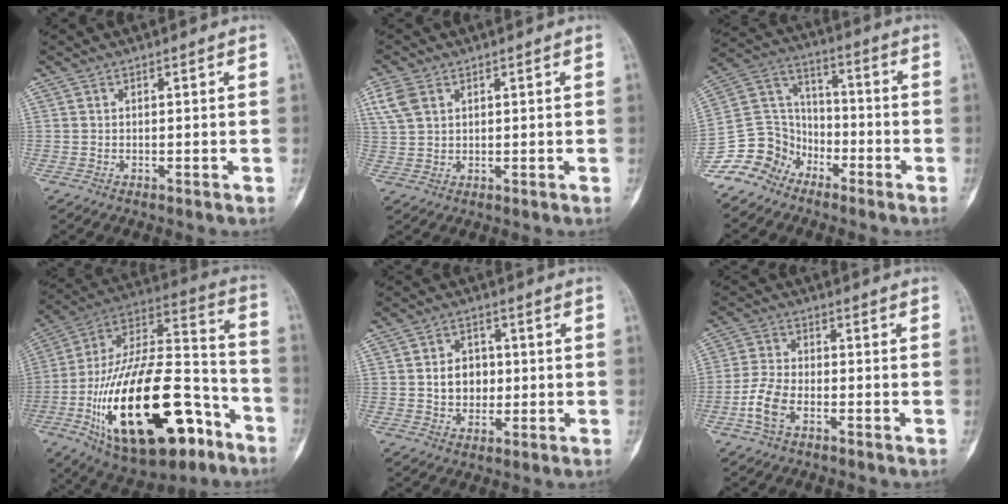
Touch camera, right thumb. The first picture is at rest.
{"total": 5.1, "force": [2.3, 3.4, 3.1], "torque": [-0.069, 0.004, 0.052]}
{"total": 12.0, "force": [-8.5, 8.2, 1.9], "torque": [-0.016, 0.083, -0.168]}
{"total": 35.4, "force": [-14.0, 16.4, 28.1], "torque": [-0.515, 0.058, -0.215]}
{"total": 6.5, "force": [0.2, 5.3, 3.7], "torque": [-0.028, 0.003, 0.002]}
{"total": 6.5, "force": [-2.8, 3.6, 4.7], "torque": [-0.104, 0.016, -0.061]}